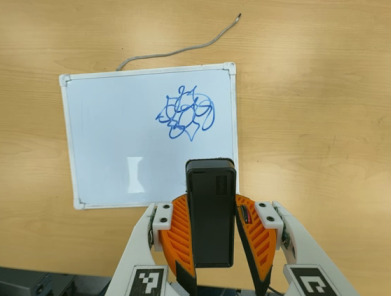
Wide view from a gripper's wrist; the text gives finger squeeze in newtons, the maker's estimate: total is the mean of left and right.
{"total": 6.3, "left": 5.8, "right": 6.8}